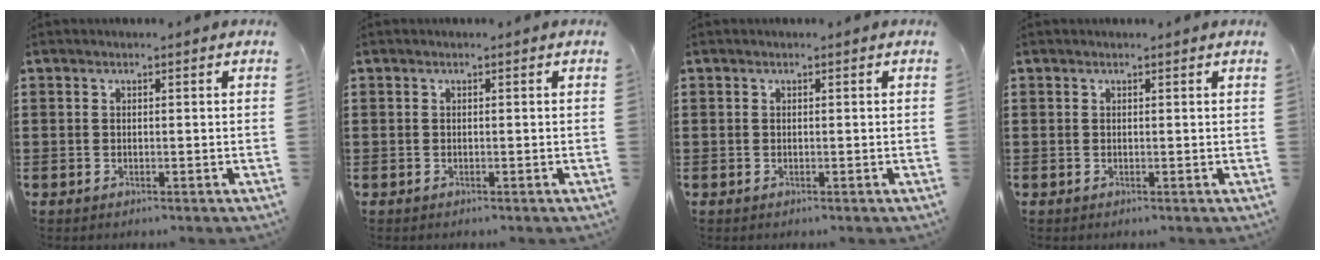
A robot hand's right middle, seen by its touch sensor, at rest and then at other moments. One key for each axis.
{"total": 0.0}
{"total": 0.0}
{"total": 0.0}